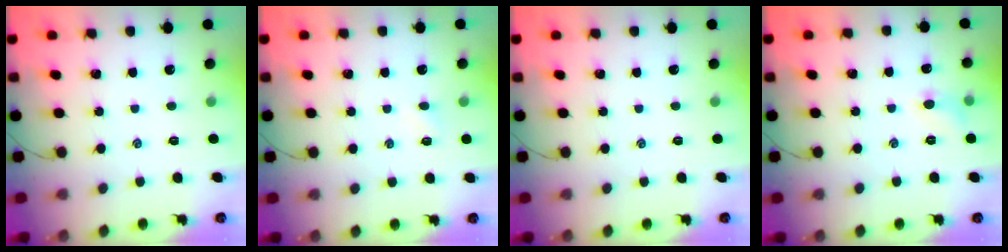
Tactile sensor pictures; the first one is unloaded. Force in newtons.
{"total": 1.6, "press": 1.5, "slide": 0.5}
{"total": 0.0}
{"total": 5.7, "press": 5.4, "slide": 1.7}